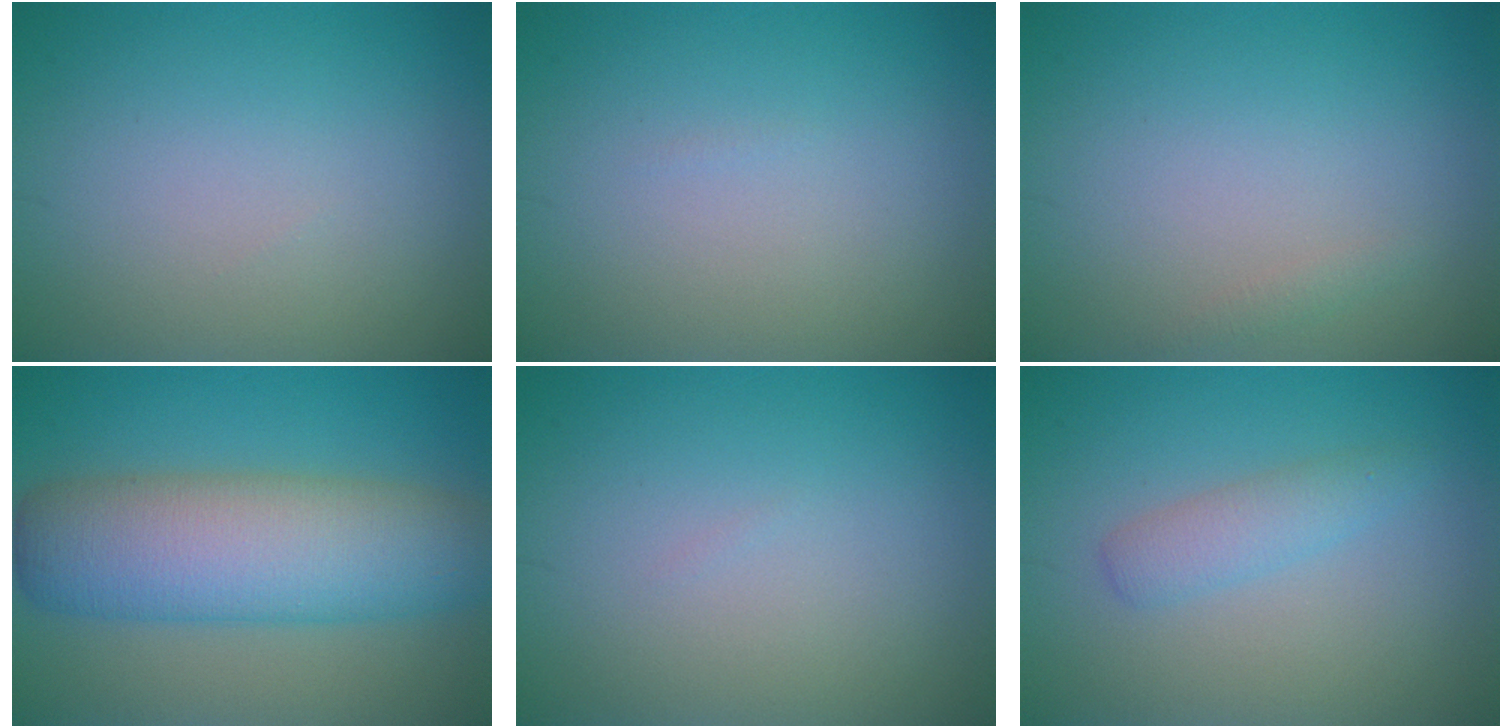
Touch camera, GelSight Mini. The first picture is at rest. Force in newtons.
{"total": 0.0}
{"total": 0.6, "press": 0.6, "slide": 0.0}
{"total": 9.7, "press": 9.7, "slide": 0.3}
{"total": 0.0}
{"total": 2.0, "press": 2.0, "slide": 0.1}